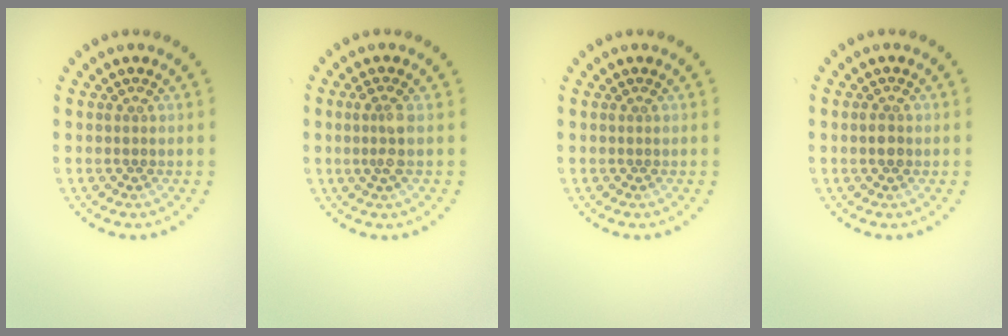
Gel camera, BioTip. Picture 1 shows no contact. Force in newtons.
{"total": 1.8, "press": 1.5, "slide": 0.9}
{"total": 0.0}
{"total": 1.0, "press": 1.0, "slide": 0.1}